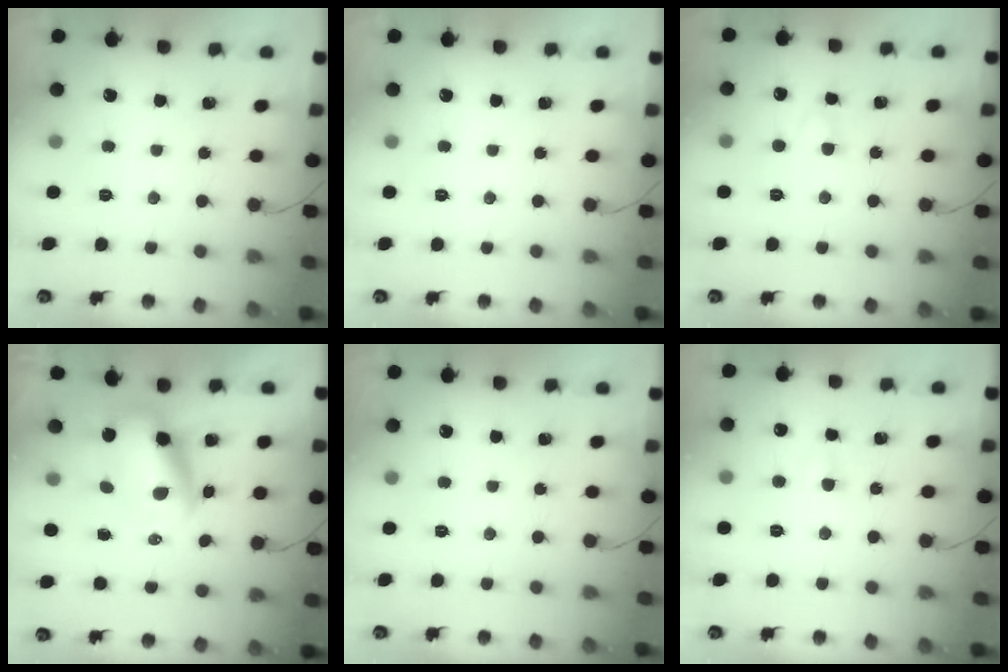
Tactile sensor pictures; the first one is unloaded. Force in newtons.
{"total": 0.0}
{"total": 2.7, "press": 2.5, "slide": 1.1}
{"total": 7.7, "press": 7.4, "slide": 2.0}
{"total": 0.0}
{"total": 2.8, "press": 2.6, "slide": 1.0}